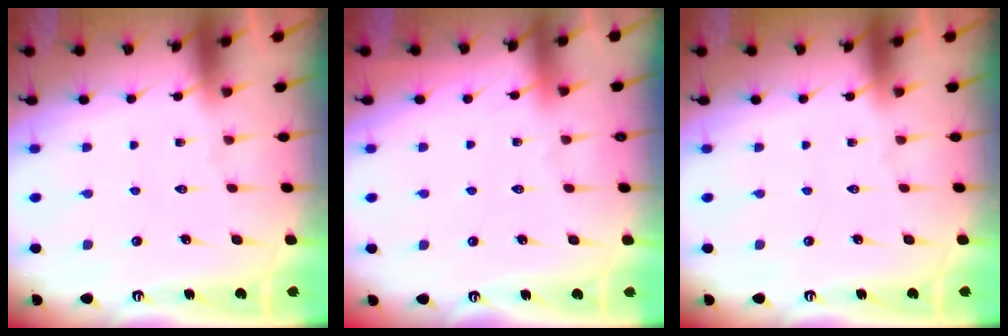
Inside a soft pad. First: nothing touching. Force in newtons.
{"total": 3.9, "press": 3.9, "slide": 0.5}
{"total": 0.0}